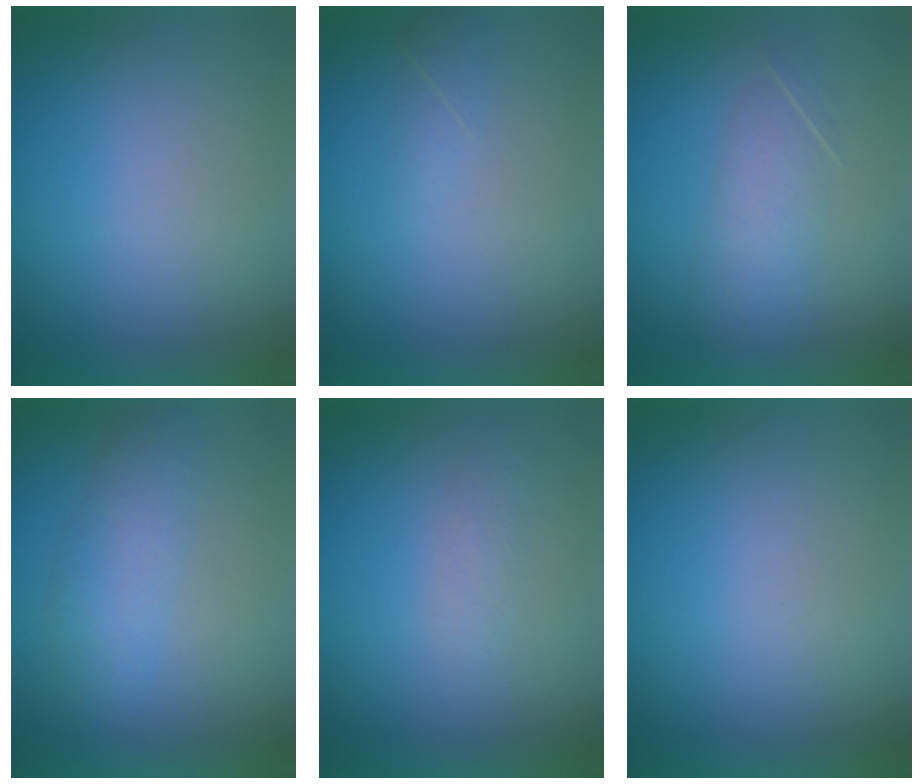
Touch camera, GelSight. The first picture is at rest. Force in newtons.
{"total": 1.6}
{"total": 3.3}
{"total": 3.6}
{"total": 1.9}
{"total": 0.0}